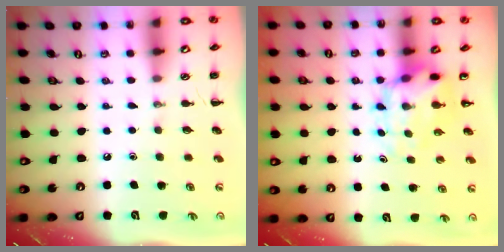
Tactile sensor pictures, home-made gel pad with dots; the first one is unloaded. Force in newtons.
{"total": 6.1, "press": 6.0, "slide": 1.3}